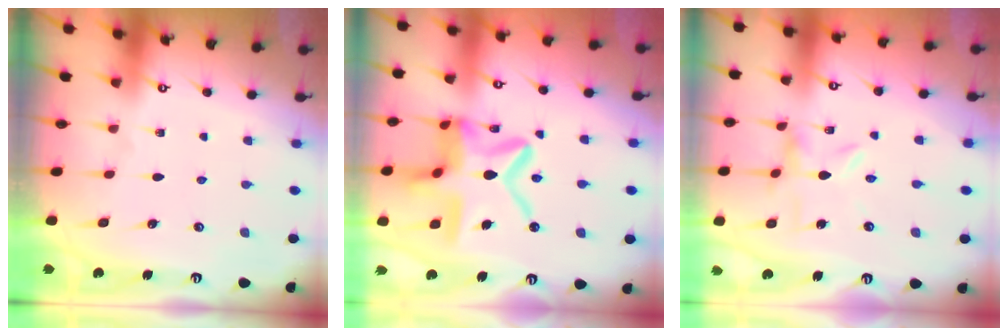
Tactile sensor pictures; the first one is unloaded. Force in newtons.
{"total": 18.8, "press": 18.7, "slide": 1.7}
{"total": 1.6, "press": 1.6, "slide": 0.3}